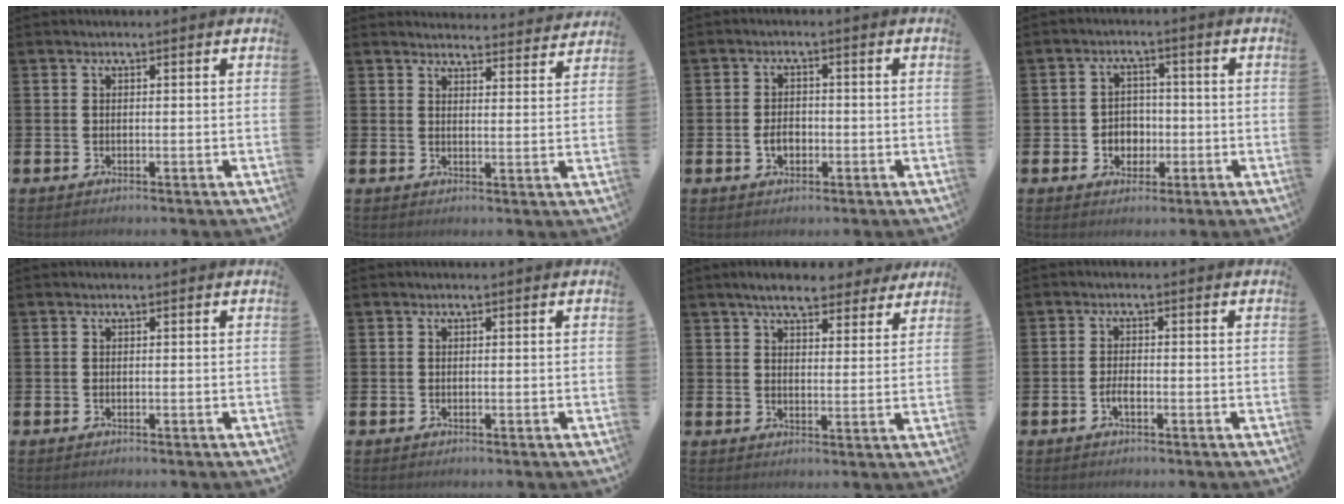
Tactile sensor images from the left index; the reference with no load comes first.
{"total": 3.9, "force": [3.9, 0.4, 0.0], "torque": [0.007, -0.030, 0.067]}
{"total": 2.8, "force": [-0.7, 1.9, 1.9], "torque": [-0.023, -0.002, -0.017]}
{"total": 3.5, "force": [-0.5, 3.3, 0.9], "torque": [-0.018, -0.002, -0.019]}
{"total": 0.0}
{"total": 0.0}
{"total": 6.5, "force": [5.9, 1.8, 2.1], "torque": [-0.036, -0.025, 0.101]}
{"total": 1.7, "force": [-0.7, 0.7, 1.4], "torque": [-0.021, 0.000, -0.015]}